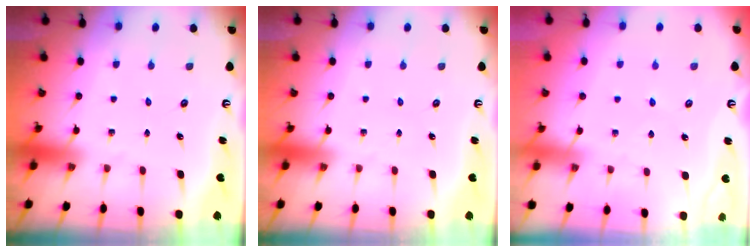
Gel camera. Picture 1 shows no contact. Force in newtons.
{"total": 0.0}
{"total": 2.5, "press": 2.4, "slide": 0.4}